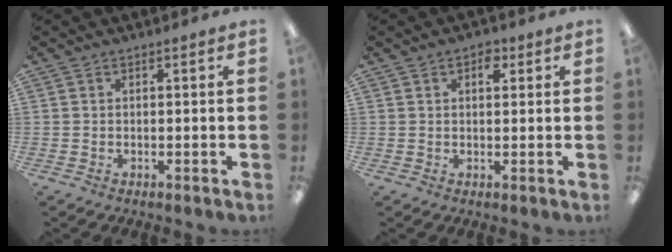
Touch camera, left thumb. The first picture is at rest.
{"total": 3.4, "force": [1.7, 2.0, 2.2], "torque": [-0.014, -0.009, 0.023]}